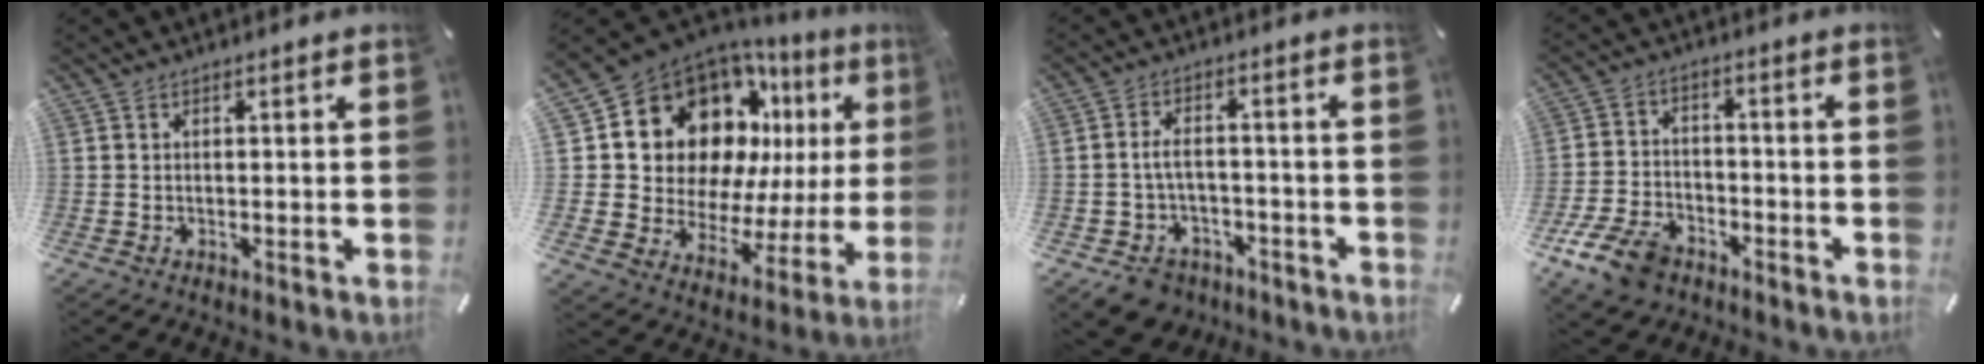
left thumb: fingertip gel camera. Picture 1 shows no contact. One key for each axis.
{"total": 18.2, "fx": 9.2, "fy": 13.1, "fz": 8.7, "tx": -0.135, "ty": -0.086, "tz": 0.182}
{"total": 7.3, "fx": -2.6, "fy": 5.6, "fz": 3.9, "tx": -0.080, "ty": 0.027, "tz": -0.042}
{"total": 10.0, "fx": -6.2, "fy": 6.1, "fz": 4.9, "tx": -0.100, "ty": 0.035, "tz": -0.113}